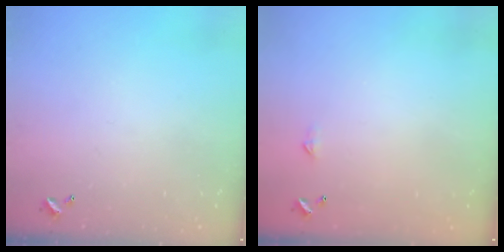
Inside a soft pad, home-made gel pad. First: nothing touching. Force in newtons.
{"total": 2.3, "press": 2.3, "slide": 0.4}